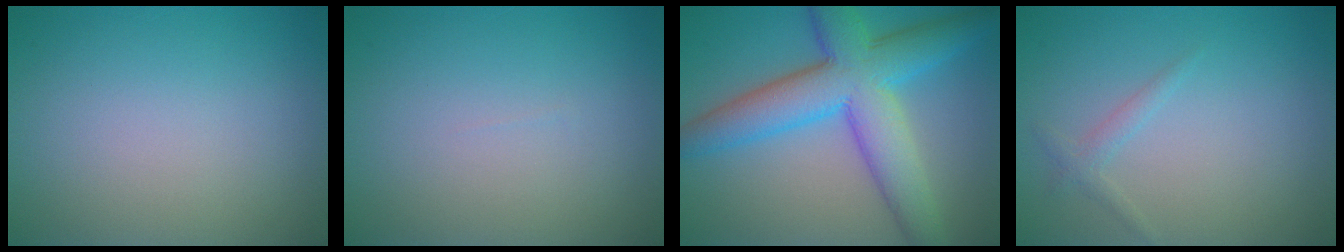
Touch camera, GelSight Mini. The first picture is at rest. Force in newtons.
{"total": 0.0}
{"total": 9.2, "press": 9.2, "slide": 0.2}
{"total": 1.0, "press": 1.0, "slide": 0.2}